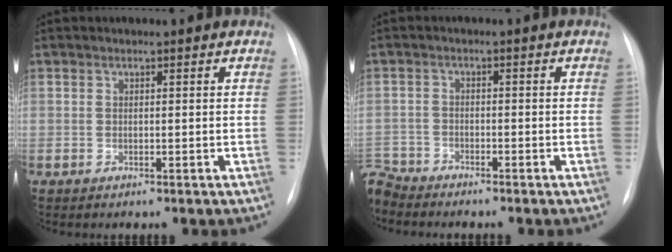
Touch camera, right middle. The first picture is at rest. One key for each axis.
{"total": 4.8, "fx": -4.7, "fy": 0.7, "fz": -0.1, "tx": 0.004, "ty": -0.013, "tz": -0.092}